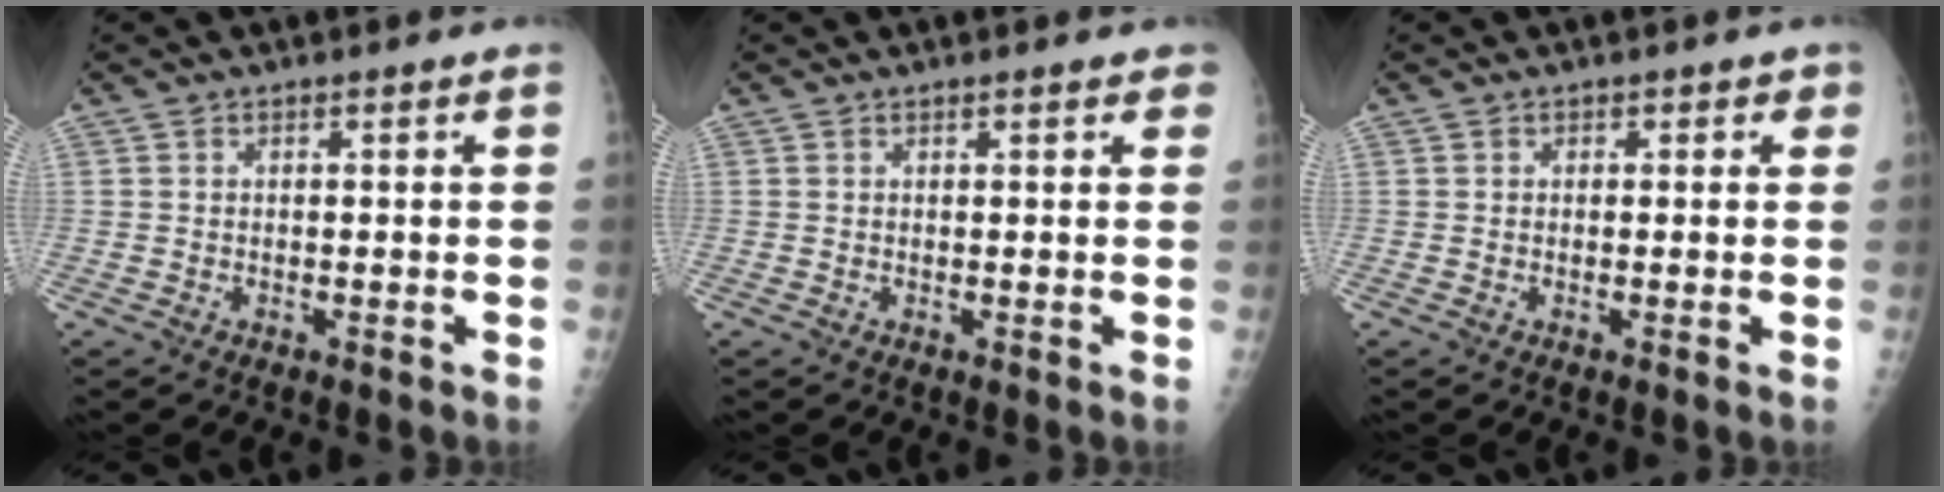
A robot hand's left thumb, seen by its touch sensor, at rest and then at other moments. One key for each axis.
{"total": 2.3, "fx": 1.6, "fy": 0.8, "fz": 1.4, "tx": -0.004, "ty": 0.001, "tz": 0.015}
{"total": 1.4, "fx": 0.6, "fy": 1.2, "fz": 0.4, "tx": 0.019, "ty": 0.001, "tz": -0.001}